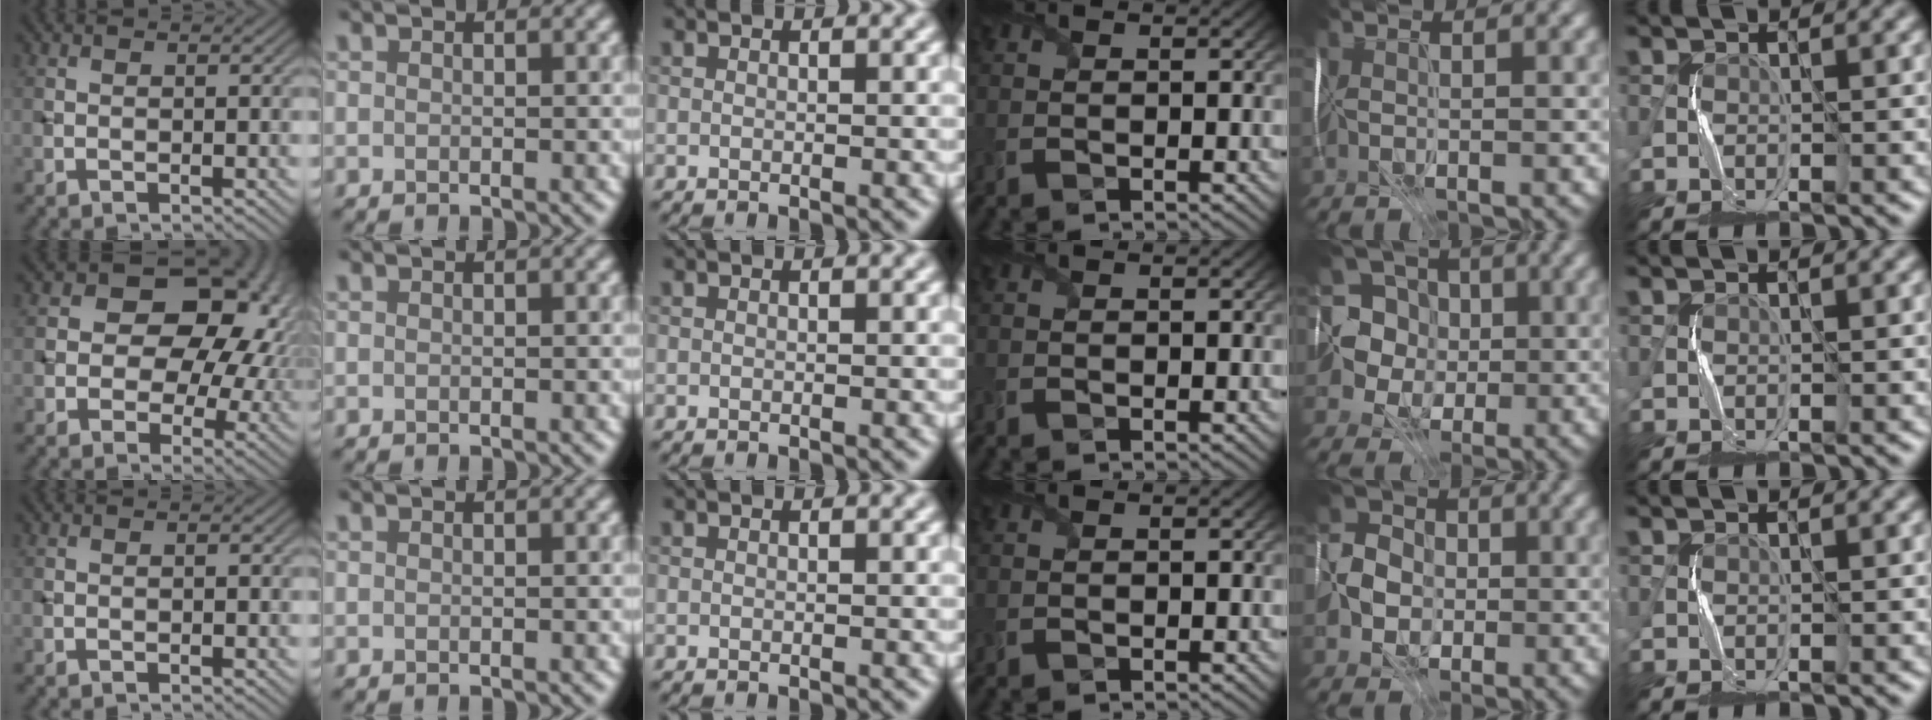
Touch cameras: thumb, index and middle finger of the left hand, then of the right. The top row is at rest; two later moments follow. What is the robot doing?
{"motion": "fold", "object": "map"}